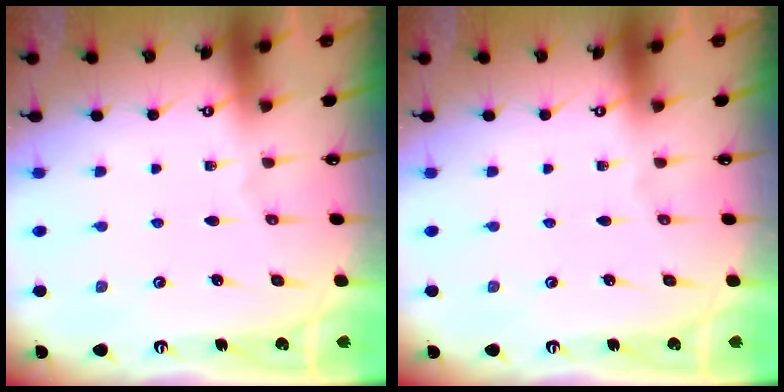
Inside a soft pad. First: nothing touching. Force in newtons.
{"total": 0.0}